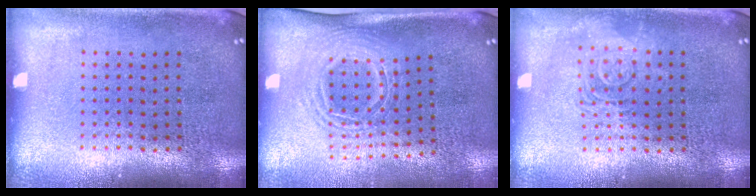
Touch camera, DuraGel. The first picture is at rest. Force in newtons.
{"total": 1.6, "press": 1.2, "slide": 1.1}
{"total": 2.8, "press": 2.8, "slide": 0.5}